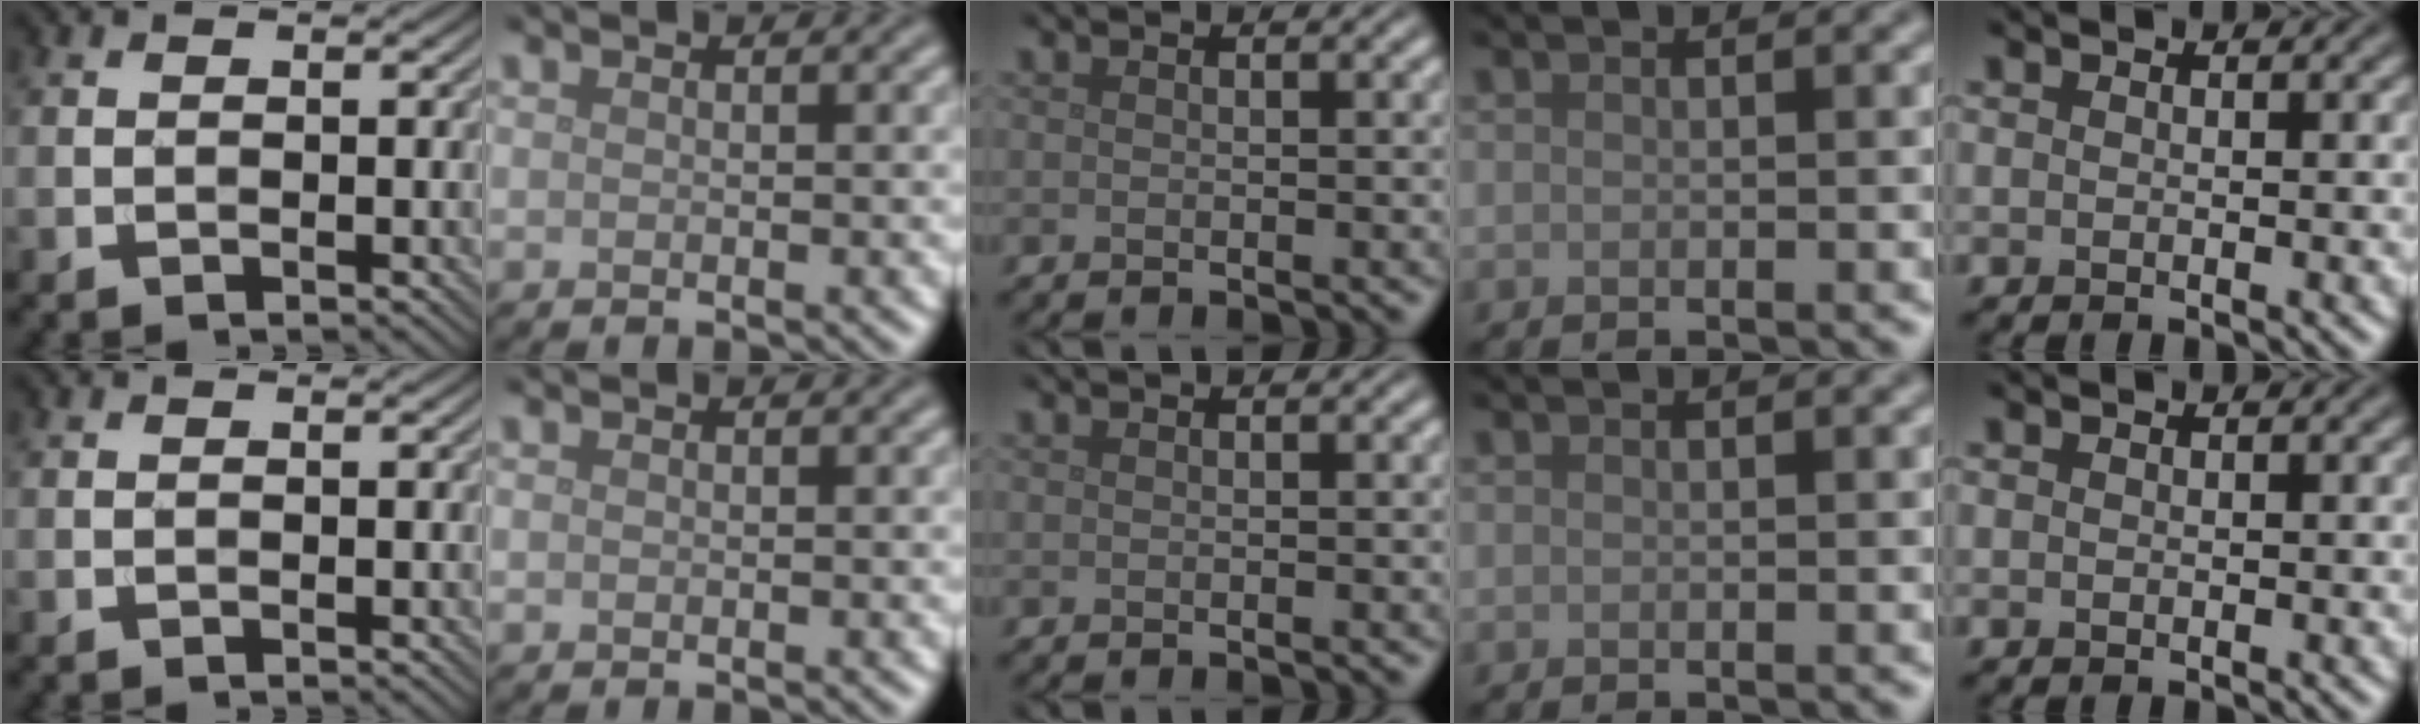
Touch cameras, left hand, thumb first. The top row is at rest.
{}